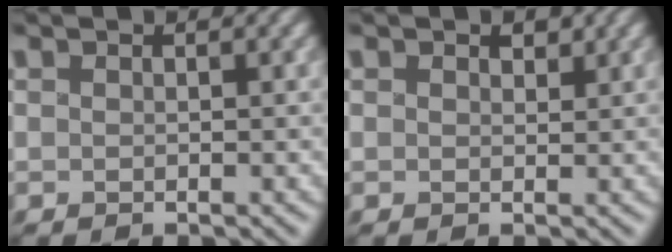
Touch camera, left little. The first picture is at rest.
{"total": 1.8, "force": [1.2, 1.2, 0.8], "torque": [-0.019, -0.003, 0.023]}